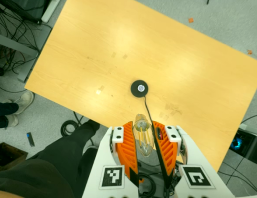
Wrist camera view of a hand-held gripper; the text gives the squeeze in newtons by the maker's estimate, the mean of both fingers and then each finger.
{"total": 12.4, "left": 12.7, "right": 12.0}